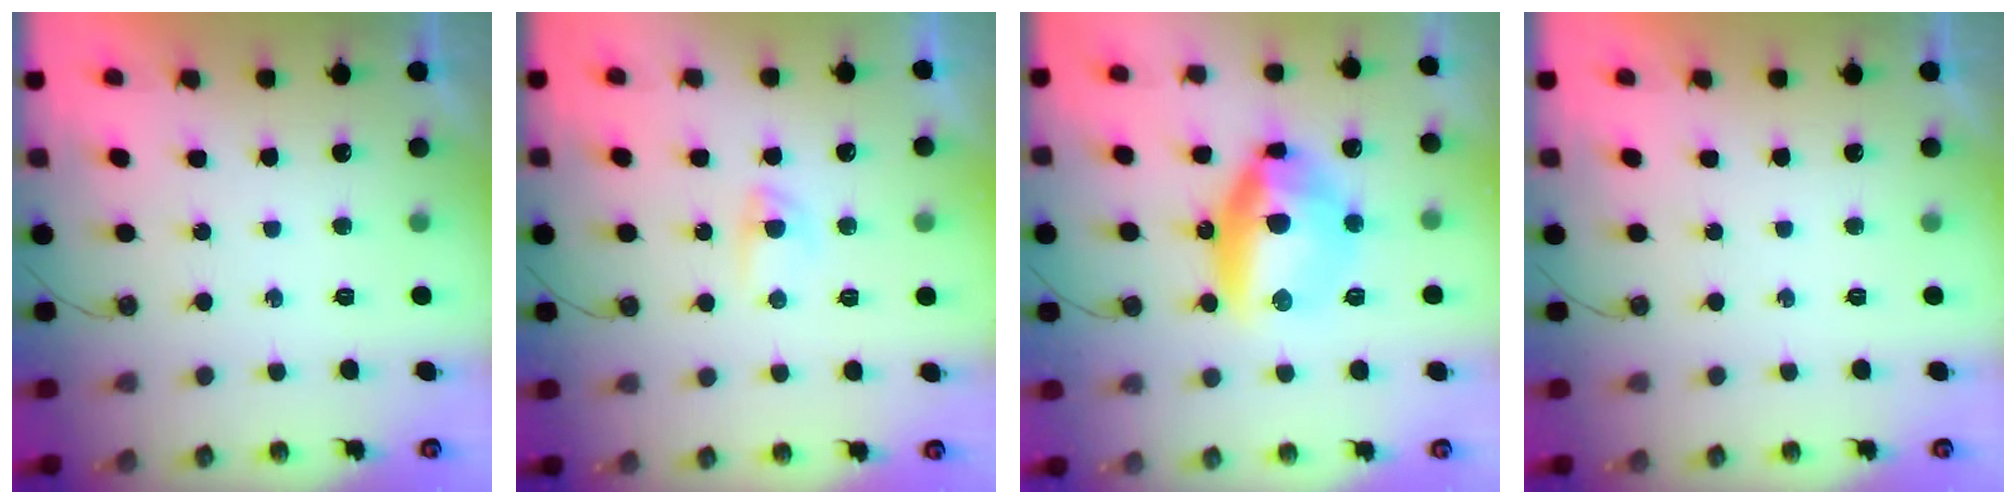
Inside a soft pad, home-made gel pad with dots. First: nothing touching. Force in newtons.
{"total": 4.0, "press": 3.9, "slide": 0.6}
{"total": 15.4, "press": 15.2, "slide": 2.2}
{"total": 0.0}